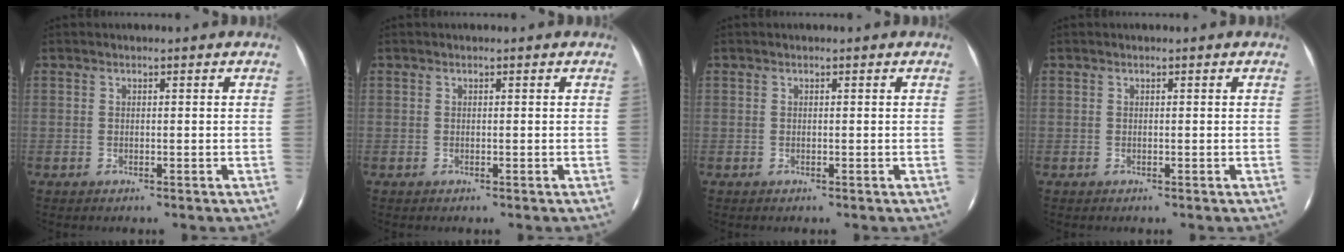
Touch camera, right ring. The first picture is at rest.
{"total": 0.0}
{"total": 0.0}
{"total": 0.0}